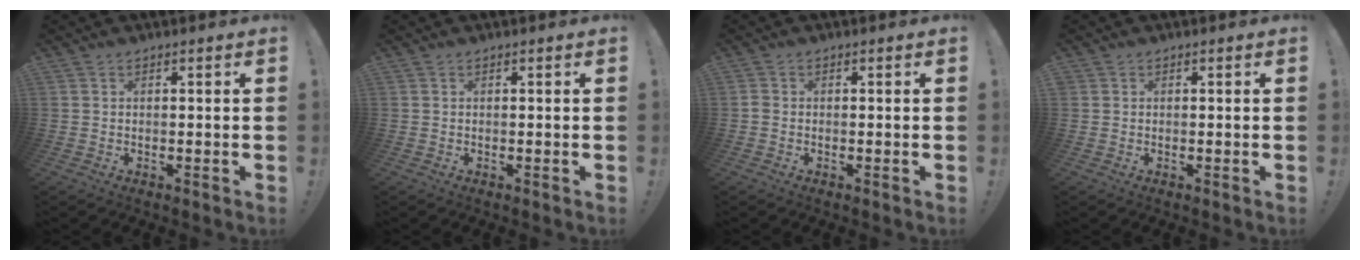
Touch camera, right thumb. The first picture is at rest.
{"total": 0.0}
{"total": 1.1, "force": [-0.4, 0.8, 0.6], "torque": [-0.013, 0.004, -0.006]}
{"total": 0.7, "force": [0.4, 0.6, -0.1], "torque": [0.000, 0.001, 0.008]}